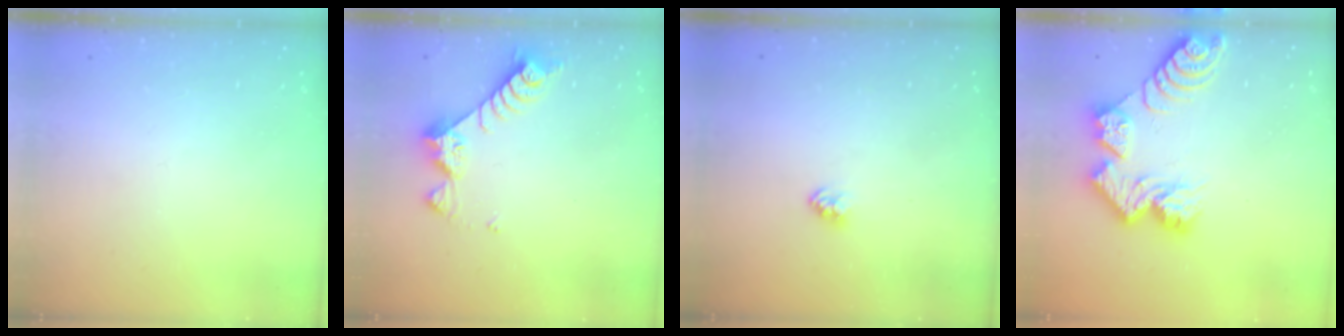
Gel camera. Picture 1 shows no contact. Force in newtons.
{"total": 8.3, "press": 8.3, "slide": 0.5}
{"total": 2.3, "press": 2.3, "slide": 0.1}
{"total": 12.7, "press": 12.6, "slide": 1.0}